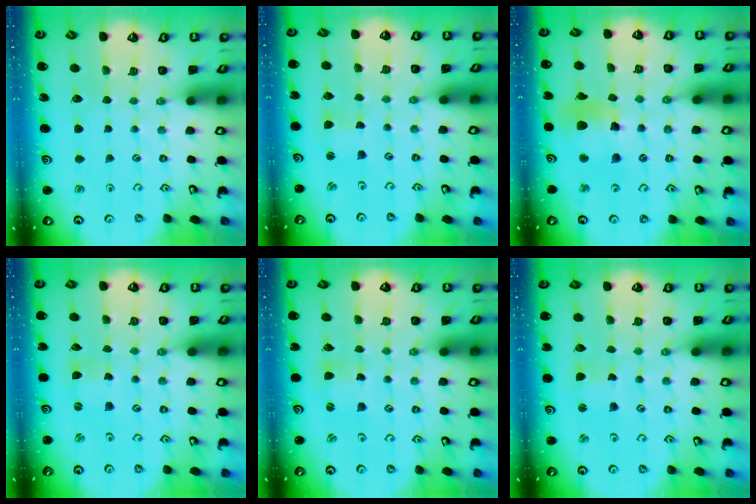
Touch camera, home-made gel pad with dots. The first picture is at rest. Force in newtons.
{"total": 1.1, "press": 1.0, "slide": 0.3}
{"total": 11.3, "press": 11.2, "slide": 1.6}
{"total": 0.0}
{"total": 0.6, "press": 0.6, "slide": 0.1}
{"total": 0.7, "press": 0.7, "slide": 0.1}